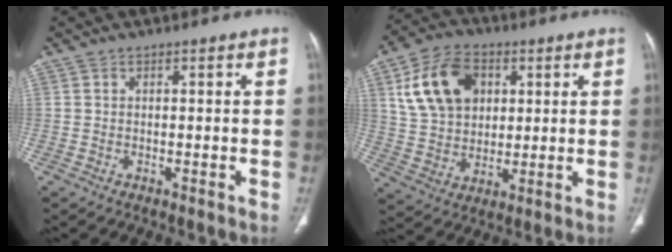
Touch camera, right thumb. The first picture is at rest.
{"total": 14.8, "force": [4.9, 10.5, 9.2], "torque": [-0.144, 0.001, 0.093]}